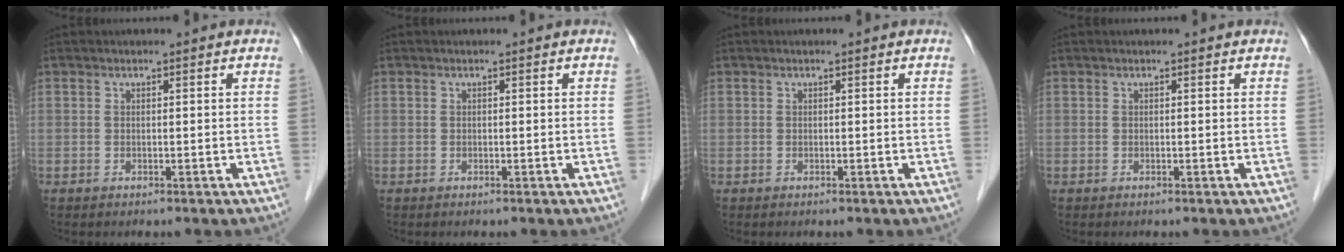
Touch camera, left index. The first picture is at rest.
{"total": 0.0}
{"total": 0.0}
{"total": 0.0}